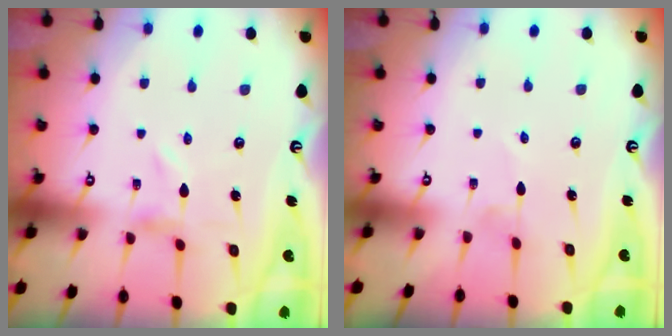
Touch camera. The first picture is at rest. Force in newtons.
{"total": 0.9, "press": 0.9, "slide": 0.2}